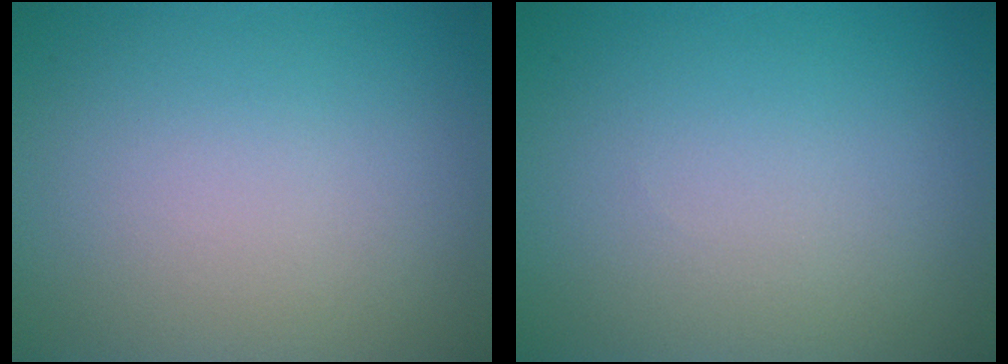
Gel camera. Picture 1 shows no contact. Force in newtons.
{"total": 0.0}